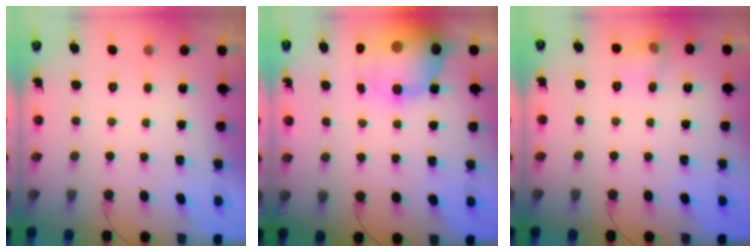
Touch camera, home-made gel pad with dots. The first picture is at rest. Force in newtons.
{"total": 18.9, "press": 18.4, "slide": 4.5}
{"total": 6.6, "press": 6.4, "slide": 1.5}